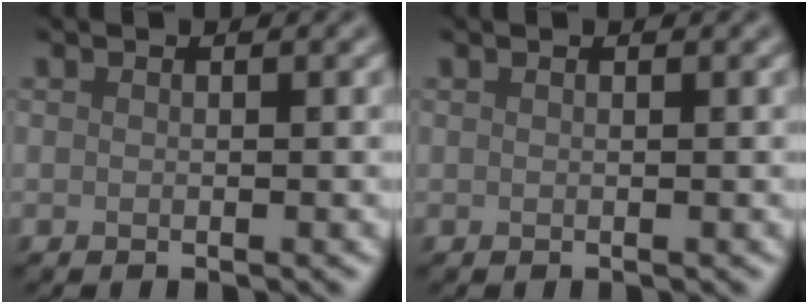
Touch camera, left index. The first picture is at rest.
{"total": 0.0}